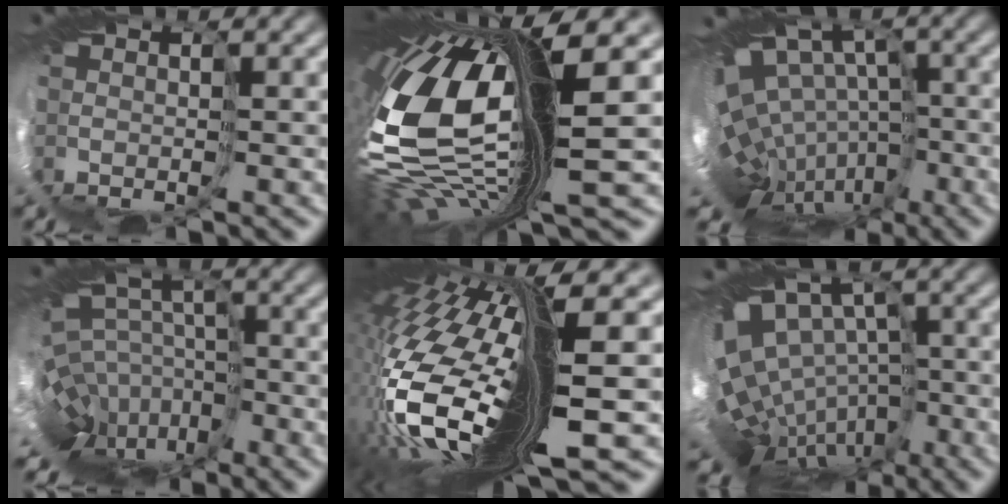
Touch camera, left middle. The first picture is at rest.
{"total": 12.2, "force": [0.1, 4.4, 11.4], "torque": [-0.271, -0.031, 0.008]}
{"total": 11.6, "force": [-3.0, 7.9, 7.9], "torque": [-0.140, 0.008, -0.027]}
{"total": 10.6, "force": [-6.8, 6.5, 4.9], "torque": [-0.105, -0.011, -0.073]}
{"total": 15.3, "force": [-0.7, 3.8, 14.8], "torque": [-0.330, -0.077, 0.023]}
{"total": 11.6, "force": [-3.1, 7.6, 8.1], "torque": [-0.141, 0.016, -0.030]}